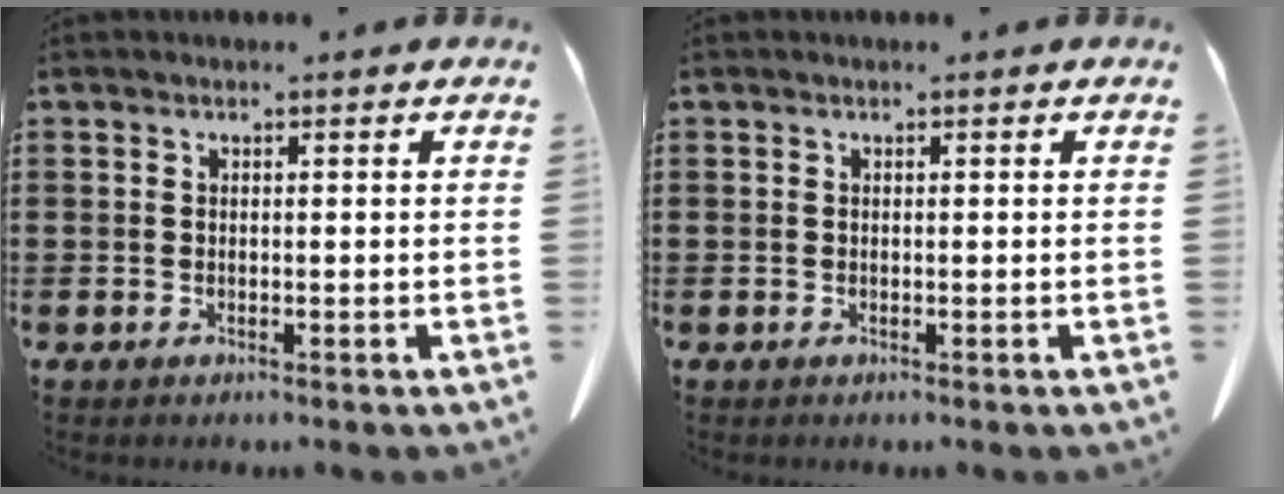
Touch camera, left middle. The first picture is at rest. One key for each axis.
{"total": 0.0}